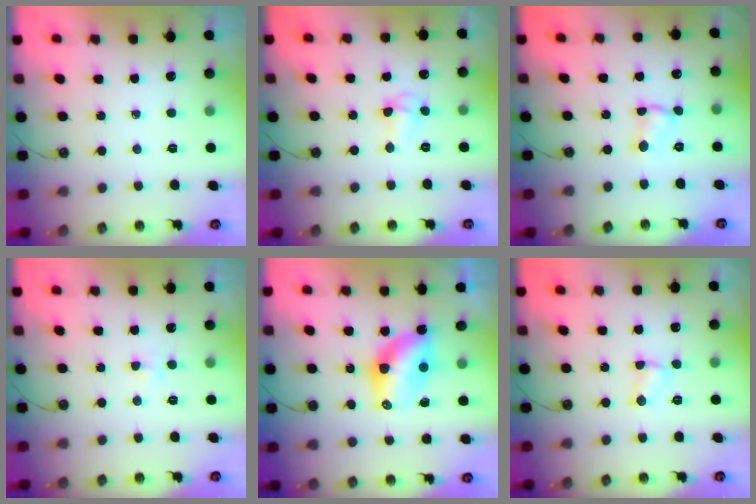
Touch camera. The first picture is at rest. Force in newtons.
{"total": 5.5, "press": 5.4, "slide": 0.7}
{"total": 2.5, "press": 2.5, "slide": 0.1}
{"total": 2.1, "press": 2.0, "slide": 0.3}
{"total": 7.6, "press": 7.6, "slide": 0.6}
{"total": 4.9, "press": 4.9, "slide": 0.5}